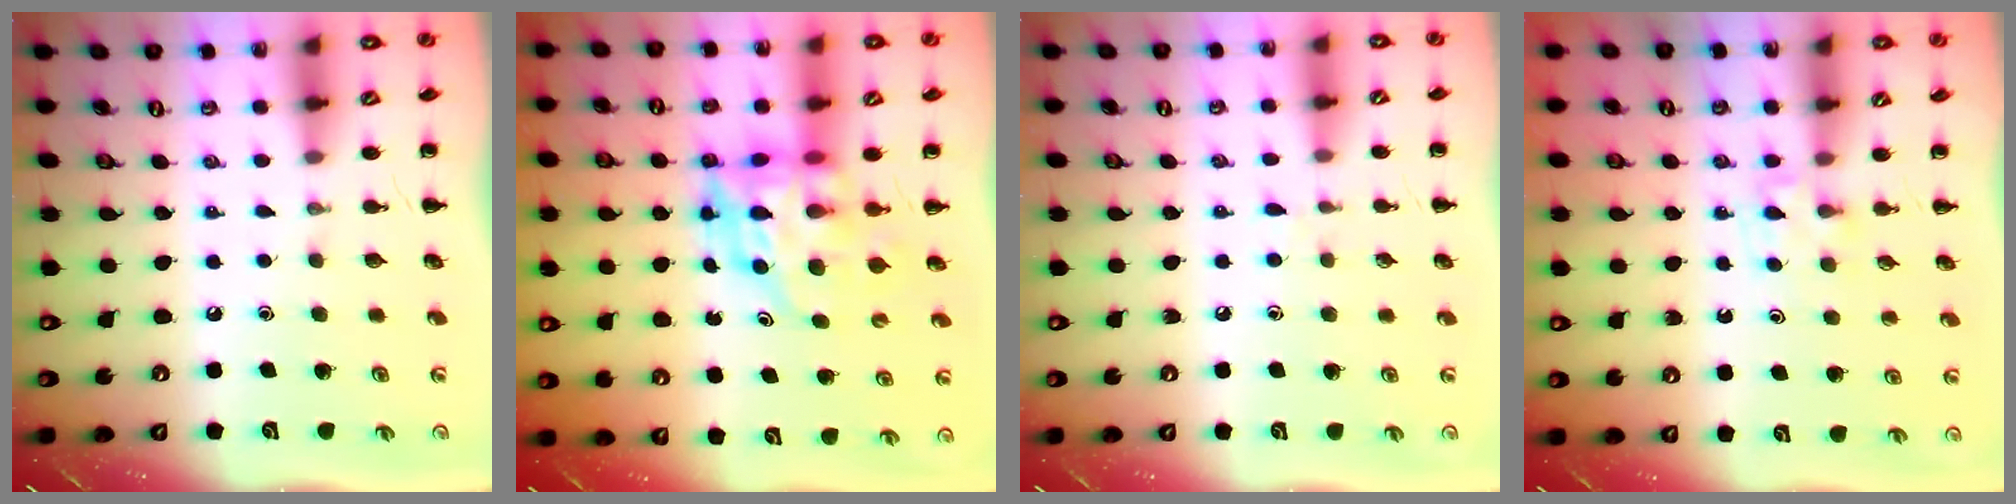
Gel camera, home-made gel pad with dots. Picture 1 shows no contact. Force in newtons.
{"total": 7.9, "press": 7.6, "slide": 2.2}
{"total": 4.0, "press": 3.5, "slide": 2.0}
{"total": 4.8, "press": 4.6, "slide": 1.4}